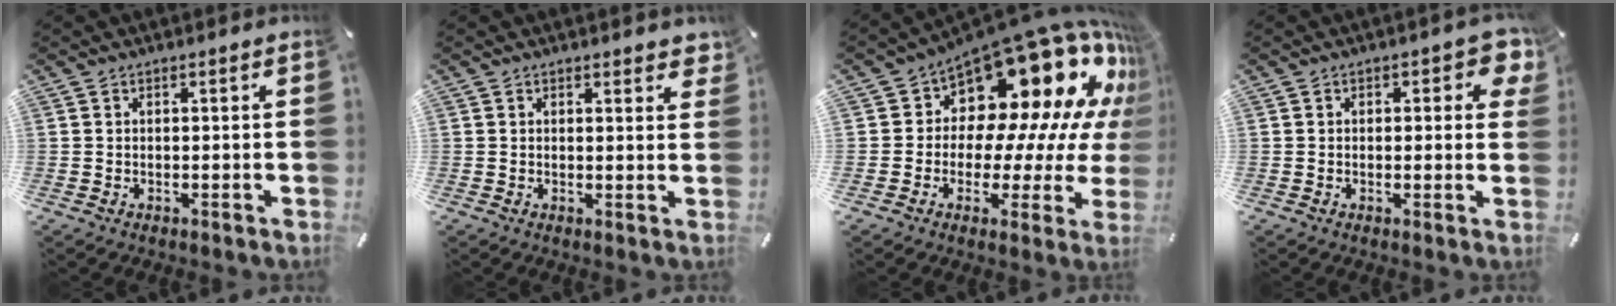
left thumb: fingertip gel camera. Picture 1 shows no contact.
{"total": 2.0, "force": [1.7, 0.8, 0.7], "torque": [-0.002, -0.008, 0.028]}
{"total": 21.7, "force": [12.5, 11.9, 13.1], "torque": [-0.192, -0.113, 0.222]}
{"total": 4.4, "force": [1.4, 2.4, 3.4], "torque": [-0.037, -0.001, 0.018]}